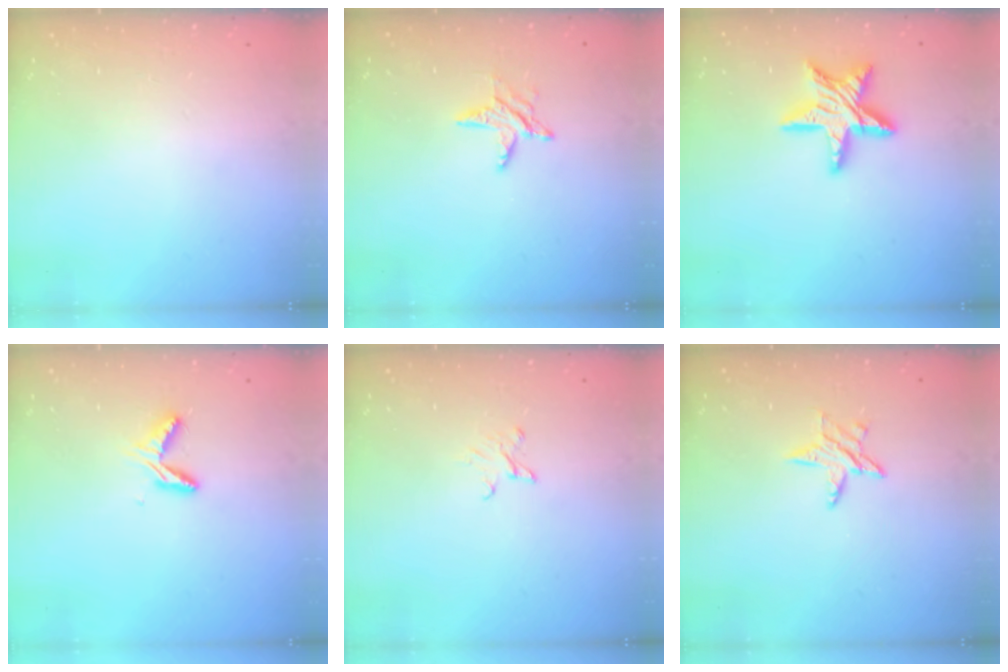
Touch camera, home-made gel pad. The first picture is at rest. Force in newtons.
{"total": 6.4, "press": 6.3, "slide": 0.6}
{"total": 15.0, "press": 14.9, "slide": 1.3}
{"total": 5.7, "press": 5.7, "slide": 0.5}
{"total": 2.6, "press": 2.6, "slide": 0.3}
{"total": 5.7, "press": 5.7, "slide": 0.6}